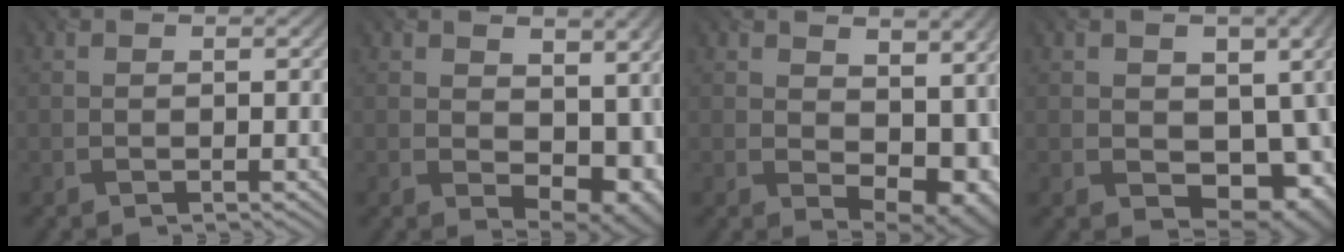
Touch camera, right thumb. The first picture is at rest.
{"total": 8.6, "force": [0.8, 5.9, 6.2], "torque": [-0.090, -0.026, 0.023]}
{"total": 9.5, "force": [1.1, 6.5, 6.9], "torque": [-0.091, -0.029, 0.034]}
{"total": 11.7, "force": [-0.9, 8.6, 7.9], "torque": [-0.092, -0.038, -0.002]}